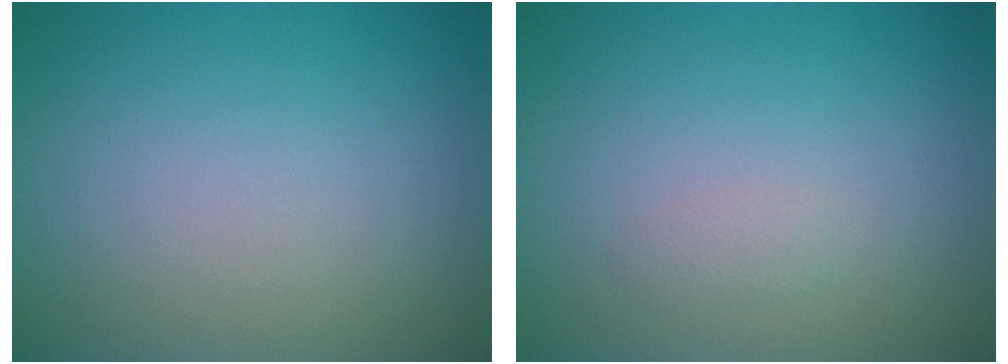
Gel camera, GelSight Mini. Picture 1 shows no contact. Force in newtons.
{"total": 0.7, "press": 0.7, "slide": 0.1}